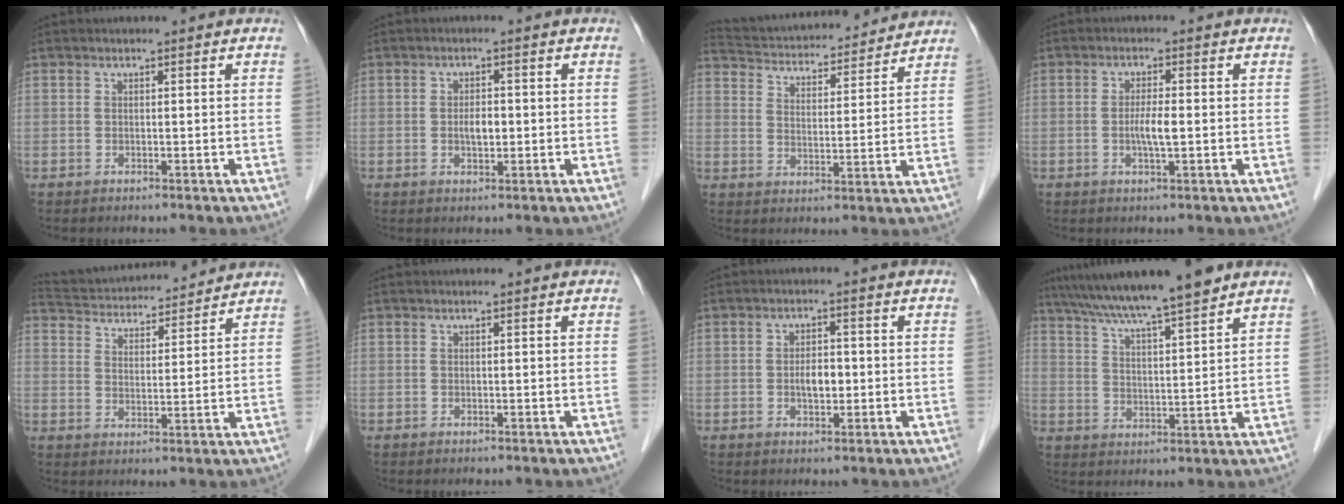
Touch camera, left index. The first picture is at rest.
{"total": 2.5, "force": [-0.4, 1.1, 2.2], "torque": [-0.040, 0.002, -0.005]}
{"total": 17.8, "force": [16.8, 3.3, 4.9], "torque": [-0.086, 0.026, 0.245]}
{"total": 3.1, "force": [-0.5, 0.3, 3.1], "torque": [-0.061, -0.003, -0.010]}
{"total": 16.0, "force": [15.1, 2.8, 4.4], "torque": [-0.083, 0.034, 0.234]}
{"total": 0.0}
{"total": 3.2, "force": [-0.5, 1.6, 2.7], "torque": [-0.047, 0.003, -0.008]}
{"total": 13.8, "force": [11.4, -0.1, 7.7], "torque": [-0.133, 0.020, 0.181]}